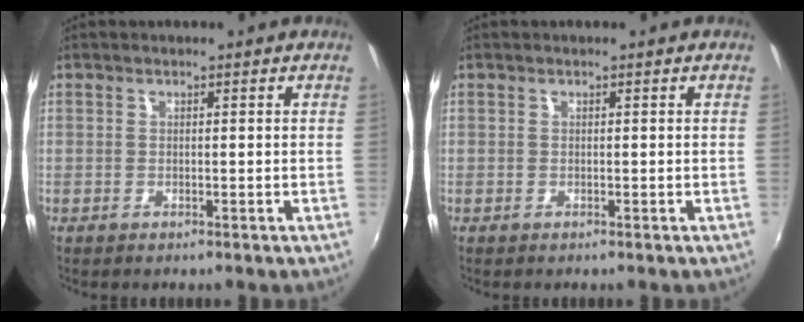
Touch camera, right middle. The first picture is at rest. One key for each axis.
{"total": 0.0}